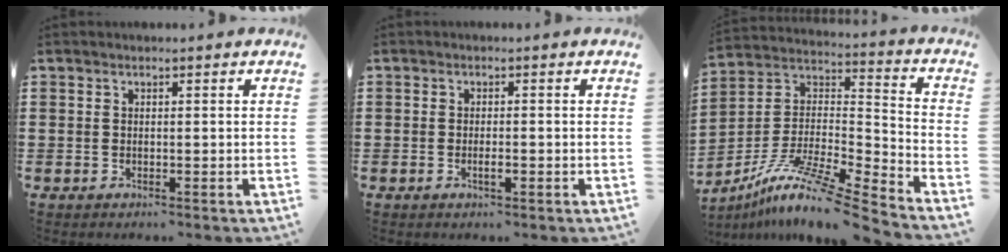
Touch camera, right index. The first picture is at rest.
{"total": 1.5, "force": [-0.5, 0.5, 1.3], "torque": [-0.025, 0.000, -0.009]}
{"total": 11.8, "force": [-9.1, -0.1, 7.5], "torque": [-0.141, -0.004, -0.178]}